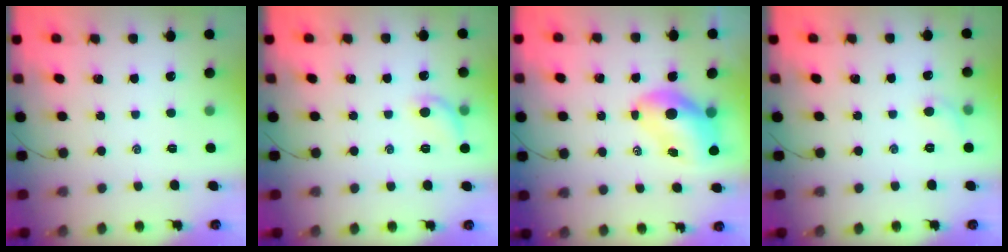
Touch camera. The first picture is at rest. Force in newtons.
{"total": 7.4, "press": 7.3, "slide": 1.3}
{"total": 8.2, "press": 7.8, "slide": 2.4}
{"total": 4.4, "press": 4.2, "slide": 1.4}